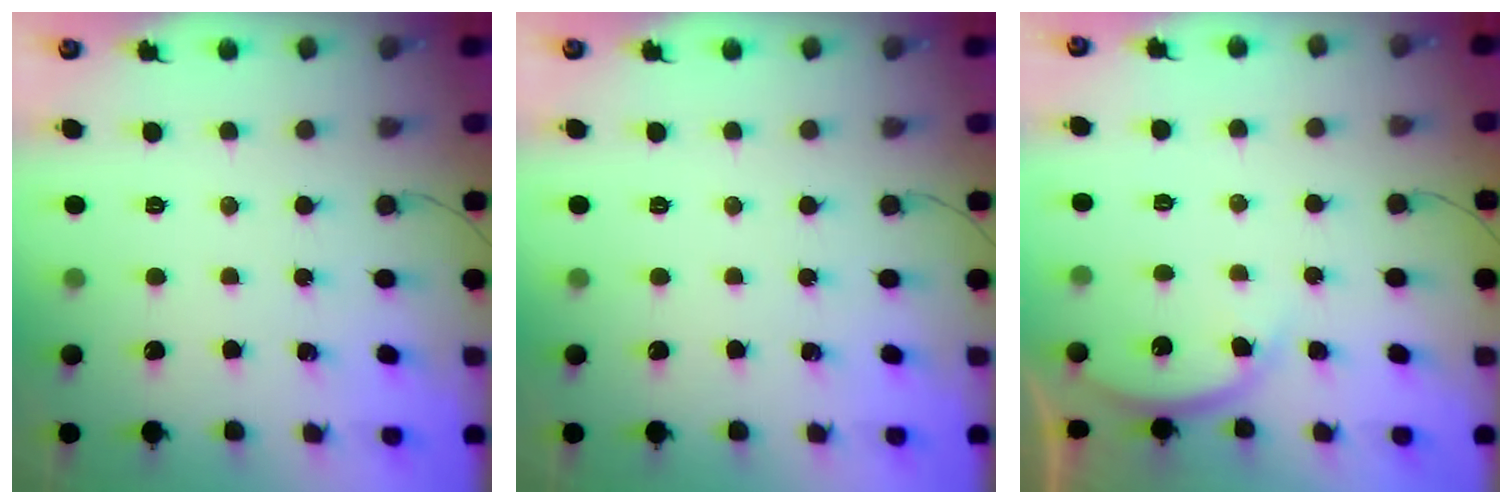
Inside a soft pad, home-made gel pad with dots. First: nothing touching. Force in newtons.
{"total": 0.0}
{"total": 4.1, "press": 4.0, "slide": 0.6}